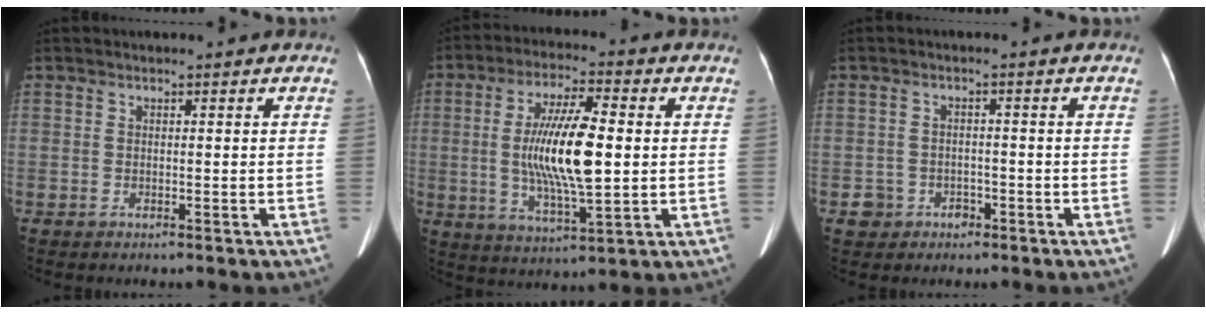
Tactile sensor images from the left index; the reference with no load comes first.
{"total": 13.0, "force": [0.2, 2.7, 12.7], "torque": [-0.241, -0.007, 0.005]}
{"total": 3.2, "force": [-1.8, 2.6, 0.2], "torque": [0.004, 0.004, -0.024]}